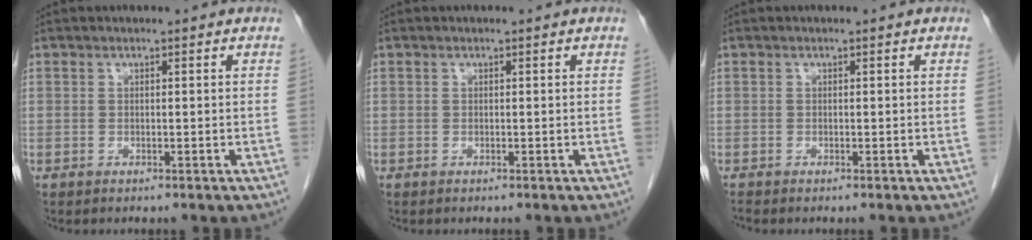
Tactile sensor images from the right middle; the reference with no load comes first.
{"total": 0.0}
{"total": 0.0}